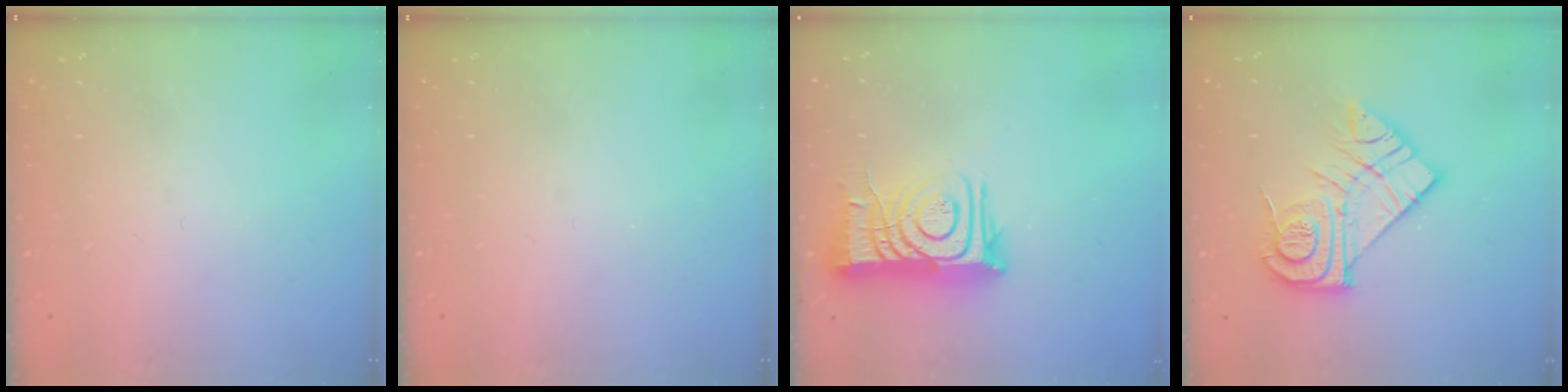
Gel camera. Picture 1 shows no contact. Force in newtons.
{"total": 0.0}
{"total": 12.7, "press": 12.7, "slide": 1.2}
{"total": 15.9, "press": 15.9, "slide": 1.0}